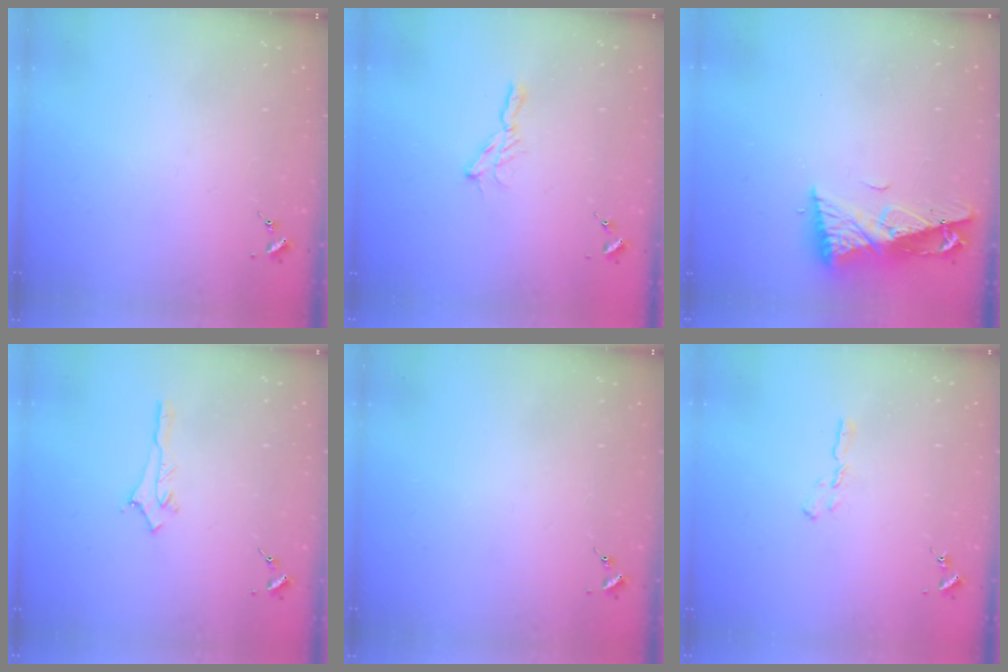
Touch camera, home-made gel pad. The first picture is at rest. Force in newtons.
{"total": 5.4, "press": 5.4, "slide": 0.4}
{"total": 10.1, "press": 10.0, "slide": 1.4}
{"total": 2.9, "press": 2.9, "slide": 0.3}
{"total": 0.0}
{"total": 3.9, "press": 3.9, "slide": 0.4}